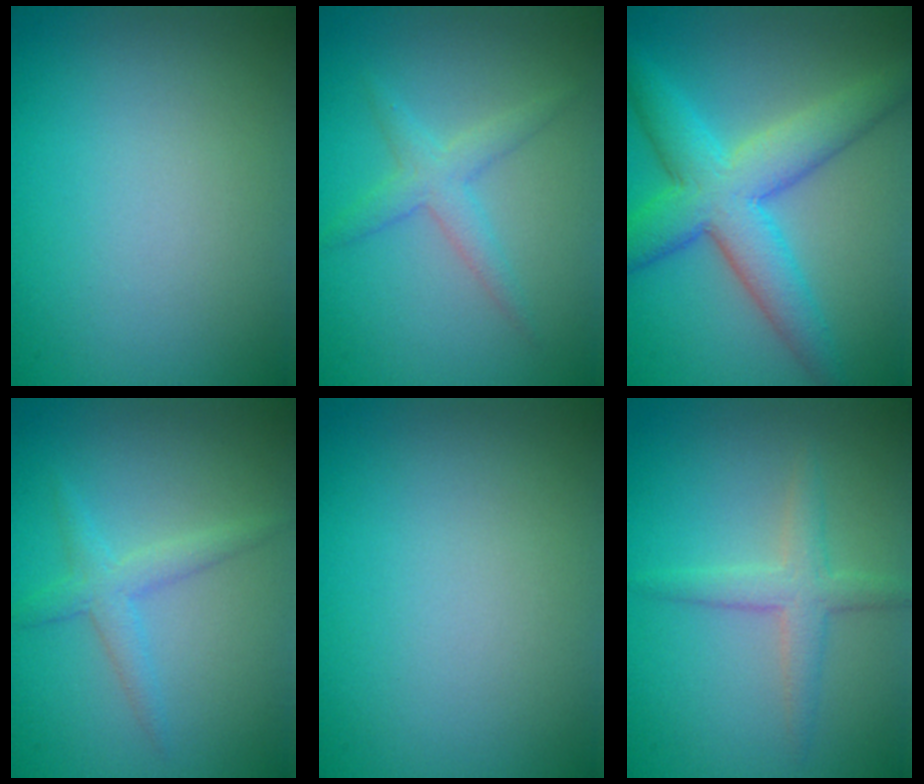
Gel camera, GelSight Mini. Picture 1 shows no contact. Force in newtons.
{"total": 2.3, "press": 2.3, "slide": 0.1}
{"total": 7.2, "press": 7.2, "slide": 0.0}
{"total": 2.1, "press": 2.1, "slide": 0.3}
{"total": 0.0}
{"total": 2.4, "press": 2.4, "slide": 0.2}